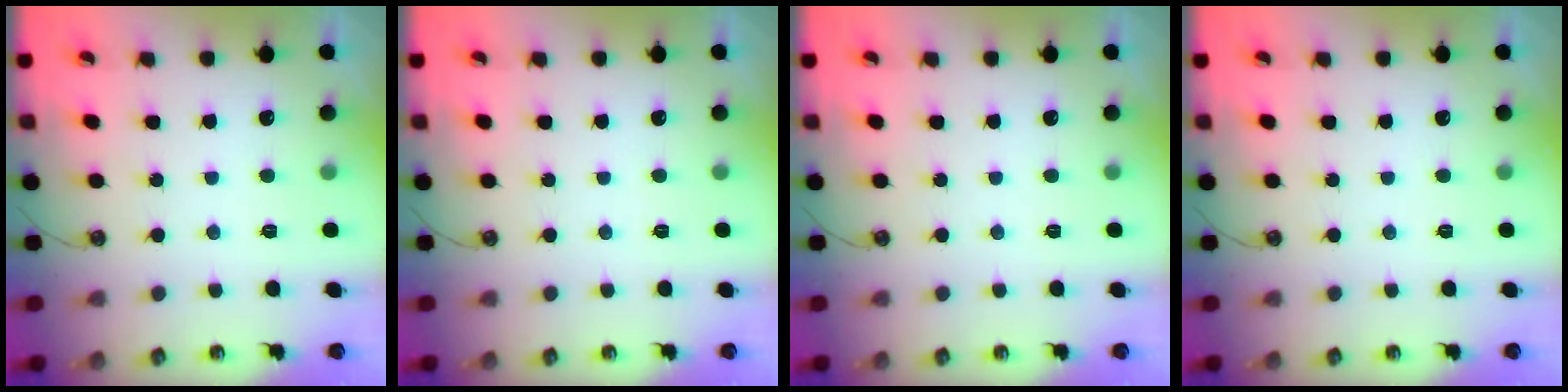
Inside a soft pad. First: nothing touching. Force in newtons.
{"total": 0.0}
{"total": 0.0}
{"total": 0.0}